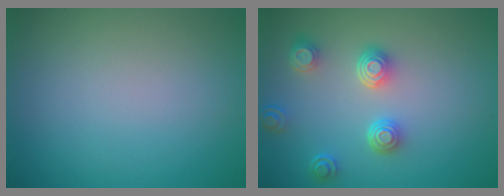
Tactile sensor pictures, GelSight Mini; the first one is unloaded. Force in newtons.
{"total": 3.9, "press": 3.1, "slide": 2.3}